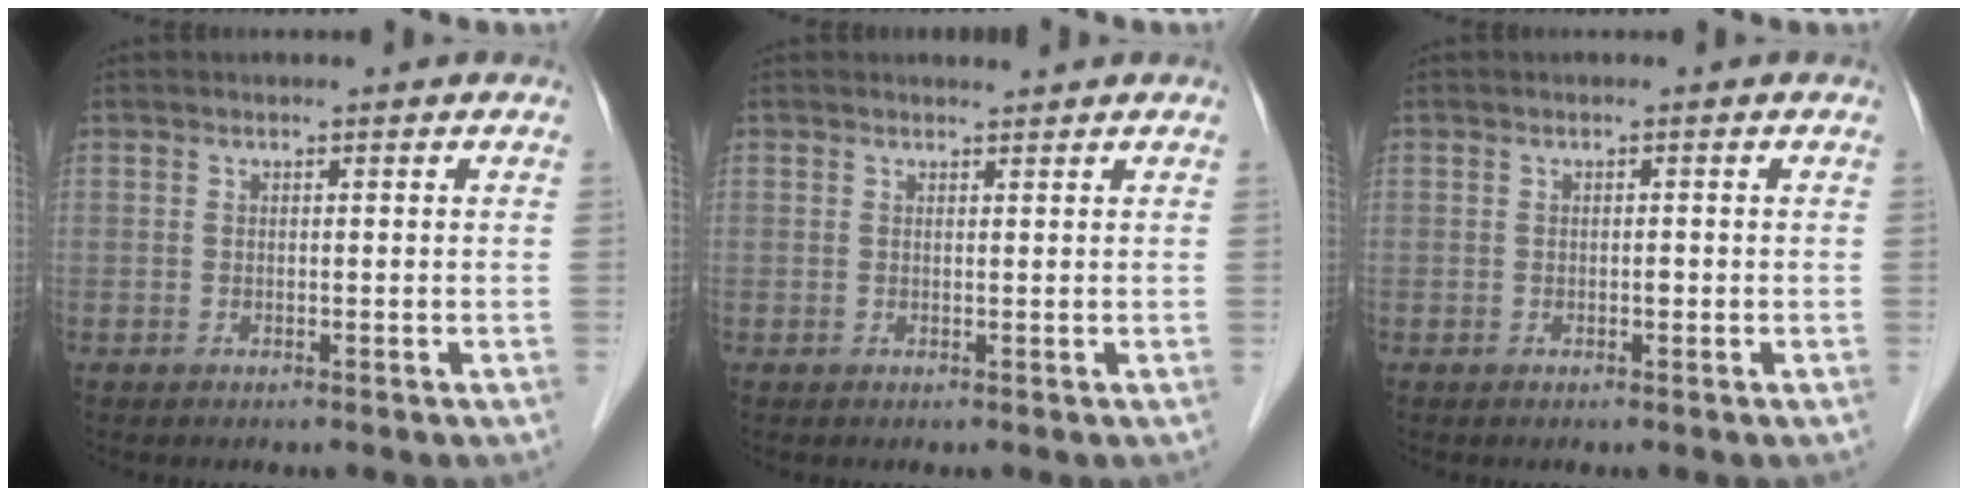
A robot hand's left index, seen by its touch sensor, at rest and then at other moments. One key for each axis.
{"total": 0.7, "fx": 0.6, "fy": -0.2, "fz": -0.1, "tx": -0.008, "ty": -0.004, "tz": 0.011}
{"total": 0.6, "fx": -0.4, "fy": 0.2, "fz": 0.4, "tx": -0.005, "ty": -0.002, "tz": -0.007}